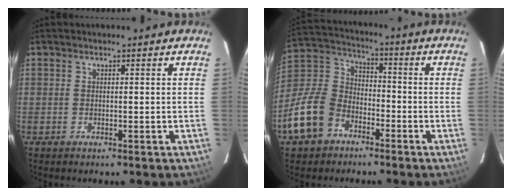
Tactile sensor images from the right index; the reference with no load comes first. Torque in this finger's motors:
{"motor_torque": [0.43, -0.76, -0.23, -0.21]}